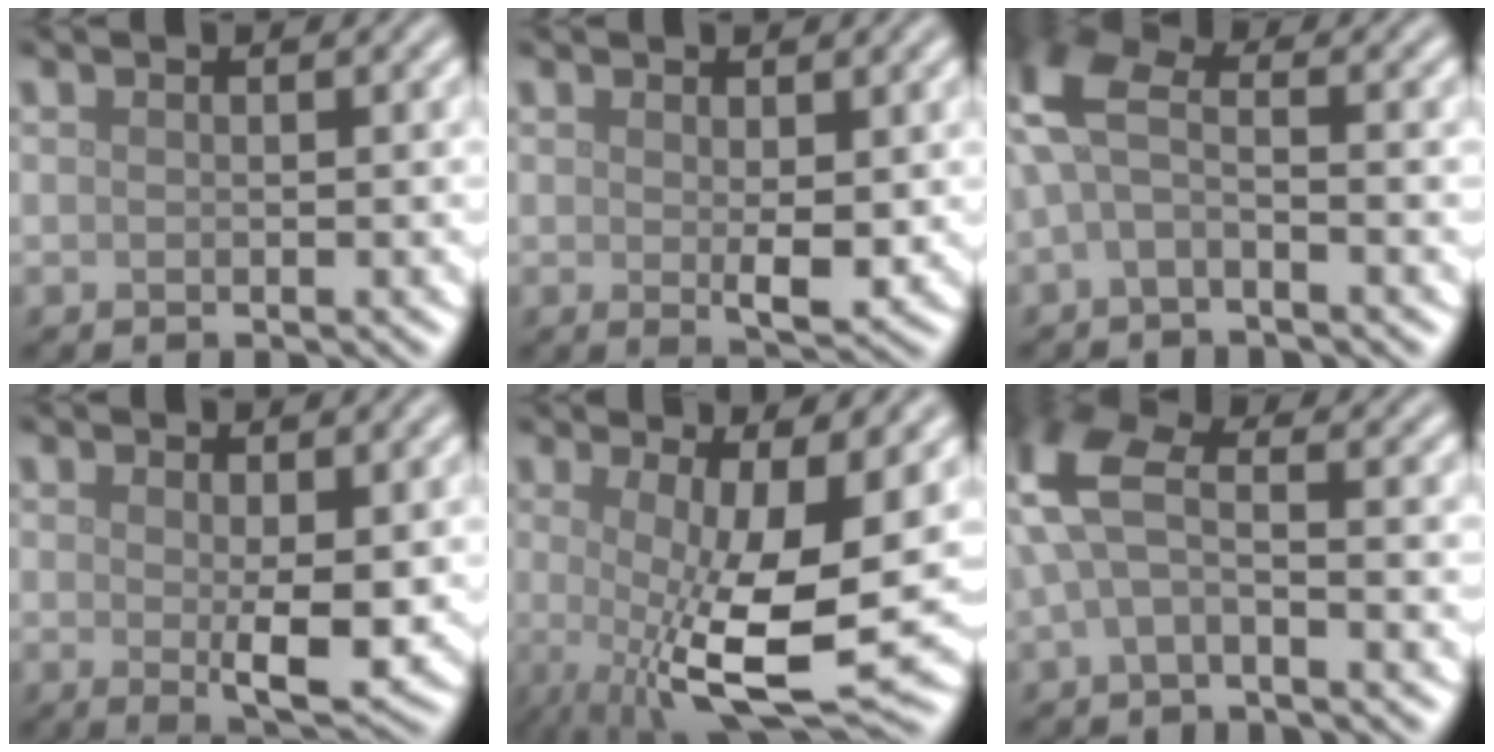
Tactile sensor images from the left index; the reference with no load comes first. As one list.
[{"total": 2.4, "force": [0.2, 0.9, 2.2], "torque": [-0.035, -0.009, 0.008]}, {"total": 4.8, "force": [0.2, 2.2, 4.3], "torque": [-0.099, 0.018, -0.012]}, {"total": 3.7, "force": [0.1, 1.0, 3.6], "torque": [-0.057, -0.011, 0.006]}, {"total": 10.9, "force": [-0.8, 3.2, 10.4], "torque": [-0.172, -0.019, -0.010]}, {"total": 5.4, "force": [0.2, 2.4, 4.8], "torque": [-0.112, 0.014, -0.011]}]